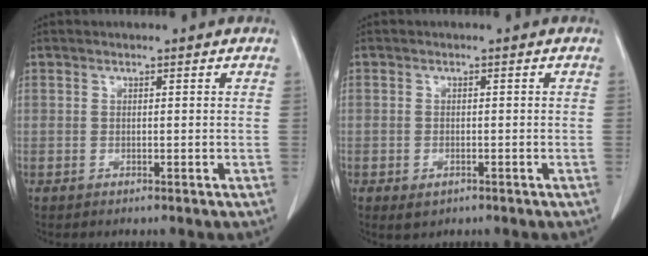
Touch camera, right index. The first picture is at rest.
{"total": 2.1, "force": [-1.1, 1.3, 1.2], "torque": [-0.017, 0.000, -0.007]}